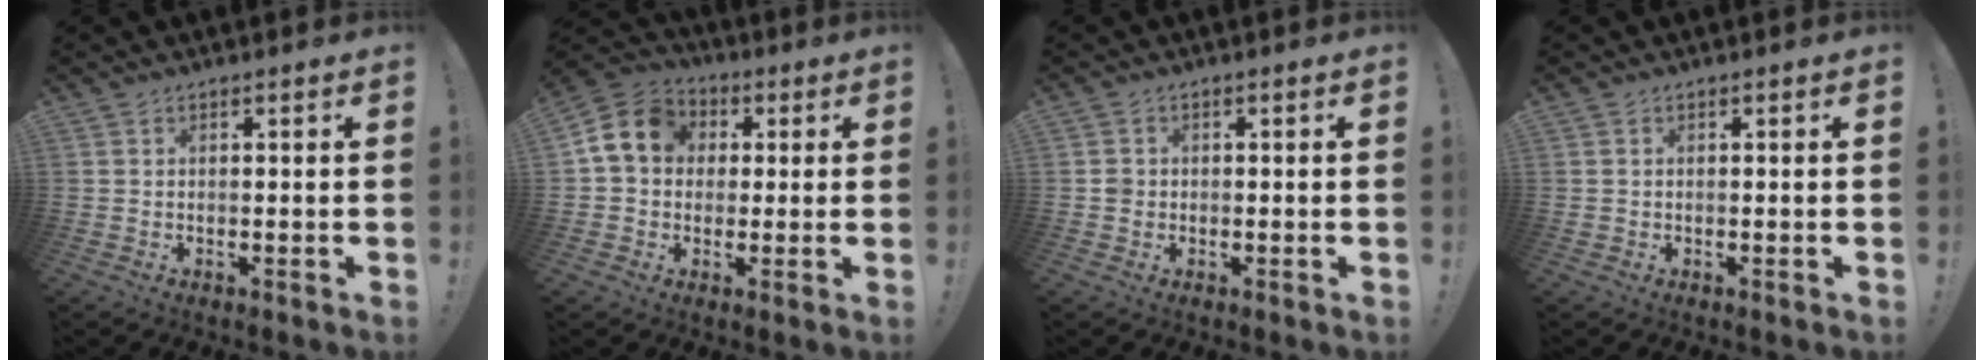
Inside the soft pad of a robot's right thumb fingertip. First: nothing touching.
{"total": 11.5, "force": [2.6, 9.5, 5.9], "torque": [-0.095, 0.006, 0.057]}
{"total": 1.6, "force": [-0.3, 1.5, 0.6], "torque": [-0.005, 0.004, -0.006]}
{"total": 0.6, "force": [-0.2, 0.6, -0.1], "torque": [-0.006, 0.006, -0.002]}